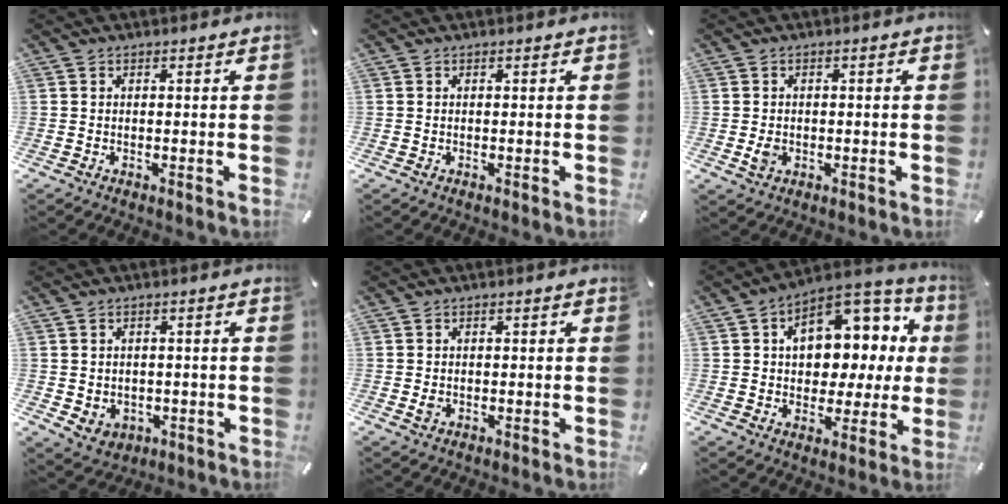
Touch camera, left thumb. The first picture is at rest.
{"total": 0.0}
{"total": 2.6, "force": [-0.6, 2.1, 1.4], "torque": [-0.023, -0.002, -0.013]}
{"total": 3.8, "force": [0.2, 3.7, 0.9], "torque": [-0.005, -0.001, 0.004]}
{"total": 1.4, "force": [-0.2, 1.1, 0.9], "torque": [-0.016, 0.003, -0.005]}
{"total": 12.7, "force": [3.5, 9.2, 8.0], "torque": [-0.105, -0.027, 0.066]}